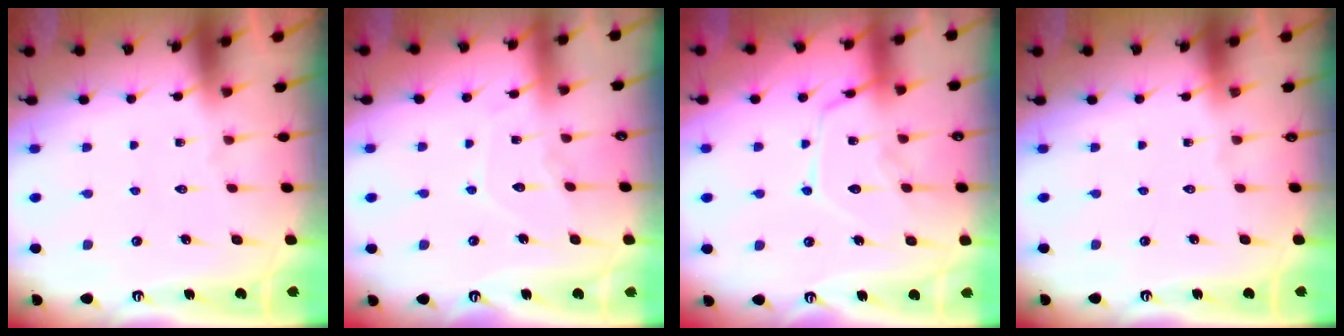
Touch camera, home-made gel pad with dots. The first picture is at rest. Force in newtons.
{"total": 7.1, "press": 7.0, "slide": 0.8}
{"total": 13.7, "press": 13.6, "slide": 1.2}
{"total": 0.0}